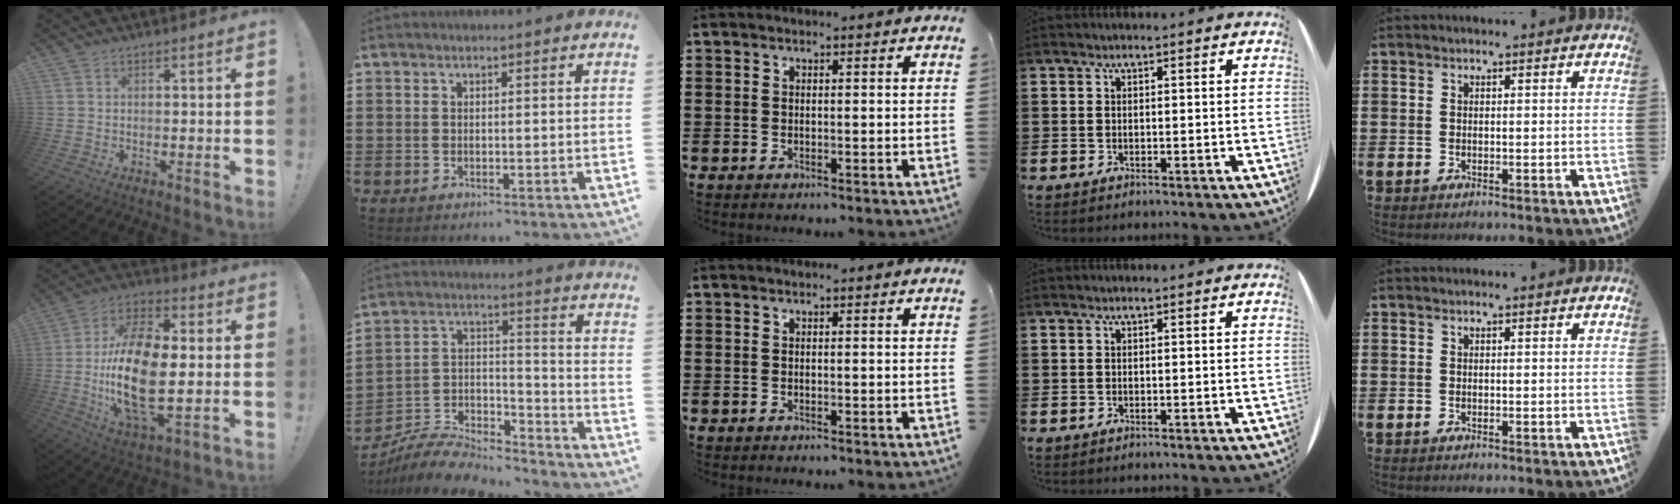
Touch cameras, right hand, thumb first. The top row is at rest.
{"thumb": {"total": 22.1, "force": [-1.6, 10.7, 19.3], "torque": [-0.390, -0.008, -0.030]}, "index": {"total": 8.2, "force": [-7.9, 1.6, 1.5], "torque": [-0.029, 0.014, -0.156]}}